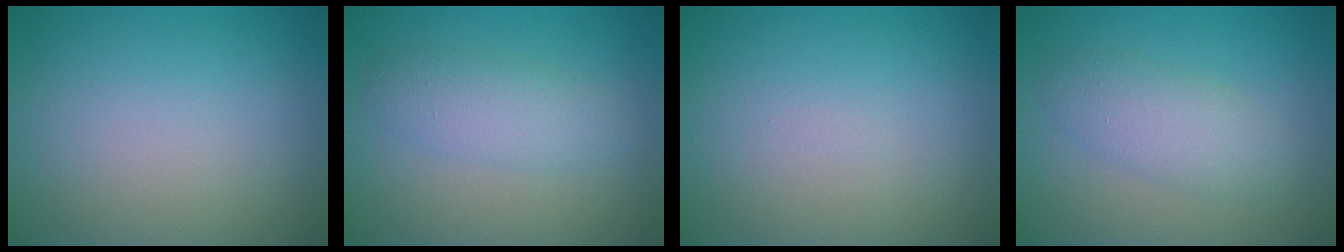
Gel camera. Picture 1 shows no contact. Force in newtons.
{"total": 3.0, "press": 3.0, "slide": 0.2}
{"total": 0.0}
{"total": 3.2, "press": 3.2, "slide": 0.0}